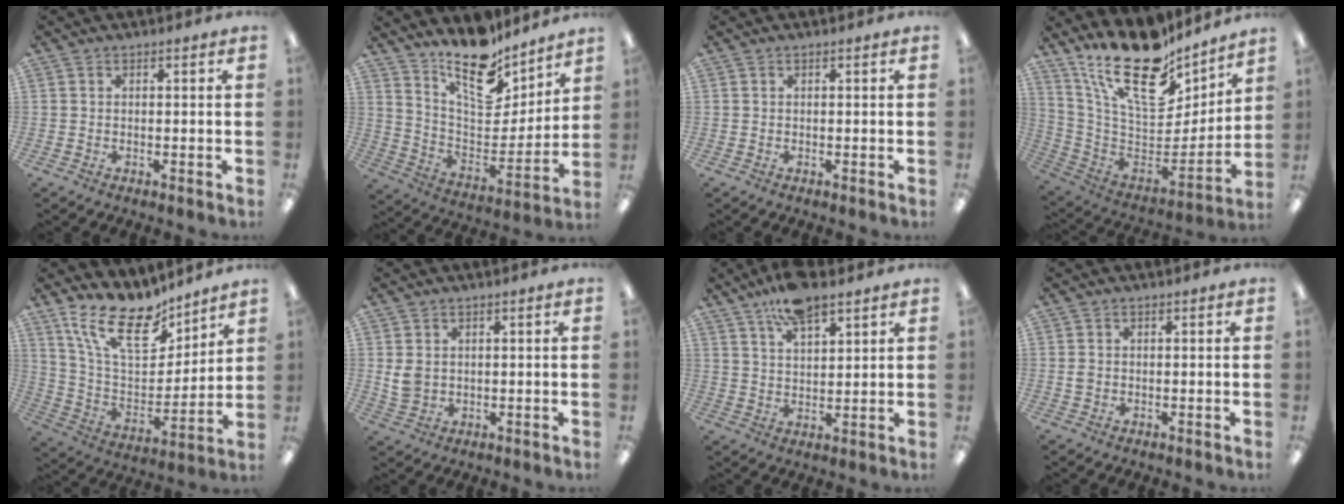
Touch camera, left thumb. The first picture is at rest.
{"total": 17.4, "force": [14.2, 6.4, 7.7], "torque": [-0.136, -0.112, 0.250]}
{"total": 0.0}
{"total": 23.2, "force": [16.8, 9.5, 12.9], "torque": [-0.229, -0.121, 0.295]}
{"total": 18.6, "force": [13.6, 7.8, 10.0], "torque": [-0.194, -0.083, 0.245]}
{"total": 4.1, "force": [1.1, 3.2, 2.3], "torque": [-0.043, -0.002, 0.021]}
{"total": 9.5, "force": [7.2, 3.1, 5.2], "torque": [-0.094, -0.031, 0.130]}
{"total": 1.2, "force": [0.1, 1.0, 0.6], "torque": [-0.012, 0.004, 0.000]}